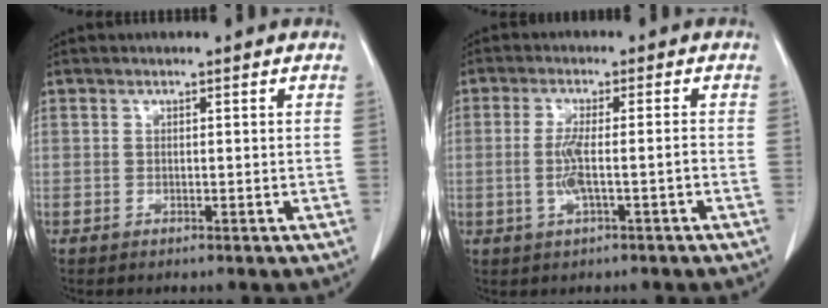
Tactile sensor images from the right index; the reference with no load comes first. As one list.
[{"total": 4.8, "force": [-1.2, 0.4, 4.6], "torque": [-0.097, 0.000, -0.019]}]